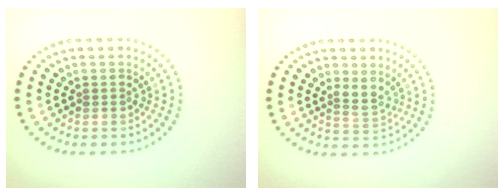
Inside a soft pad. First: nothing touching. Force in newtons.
{"total": 1.8, "press": 1.4, "slide": 1.0}